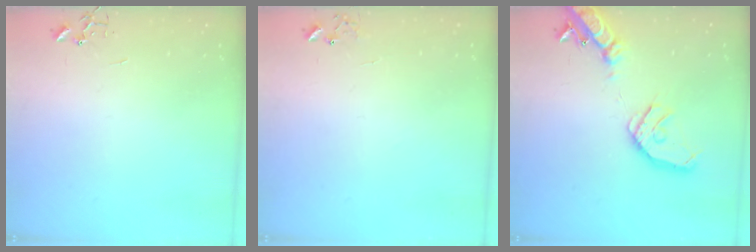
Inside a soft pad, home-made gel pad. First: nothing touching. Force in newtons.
{"total": 6.5, "press": 6.5, "slide": 0.5}
{"total": 18.8, "press": 18.6, "slide": 3.0}